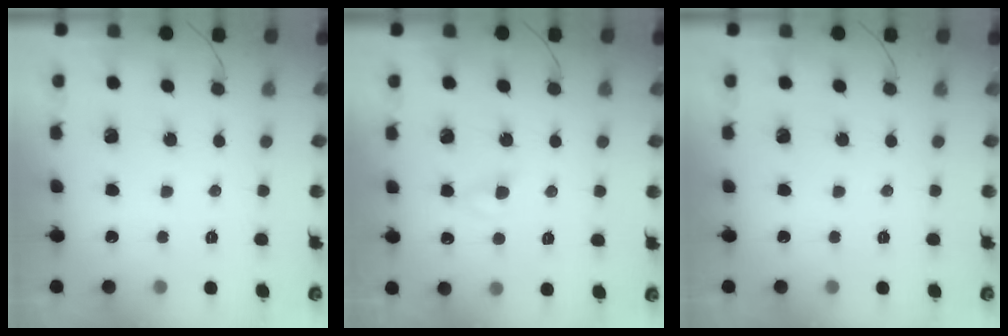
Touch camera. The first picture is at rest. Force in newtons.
{"total": 1.9, "press": 1.6, "slide": 0.9}
{"total": 0.0}